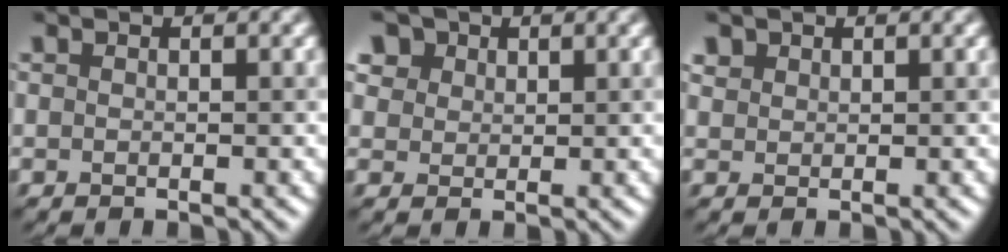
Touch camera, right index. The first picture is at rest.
{"total": 4.5, "force": [3.1, 3.0, 1.4], "torque": [-0.058, 0.013, 0.062]}
{"total": 1.0, "force": [0.9, 0.4, -0.4], "torque": [0.005, 0.009, 0.025]}